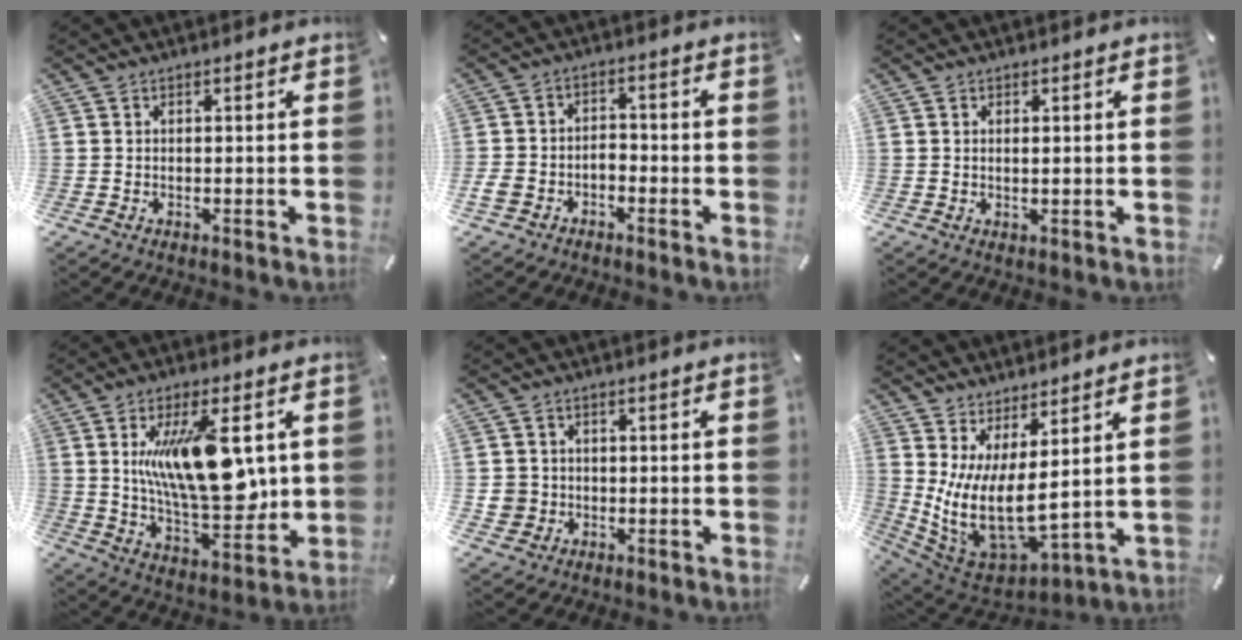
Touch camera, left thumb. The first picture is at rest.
{"total": 4.7, "force": [-2.4, 3.4, 2.1], "torque": [-0.048, 0.011, -0.048]}
{"total": 1.0, "force": [0.5, 0.1, 0.8], "torque": [-0.017, -0.001, 0.009]}
{"total": 19.3, "force": [5.1, 7.8, 16.9], "torque": [-0.305, -0.027, 0.075]}
{"total": 4.5, "force": [-0.3, 4.4, 0.4], "torque": [-0.012, 0.007, -0.005]}
{"total": 11.0, "force": [1.8, 5.1, 9.6], "torque": [-0.211, -0.066, 0.034]}